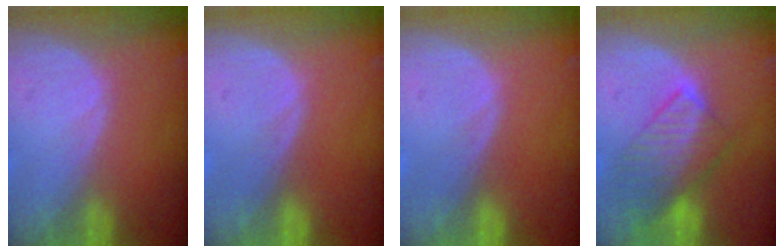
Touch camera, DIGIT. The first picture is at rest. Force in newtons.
{"total": 0.0}
{"total": 0.0}
{"total": 7.8, "press": 7.1, "slide": 3.3}